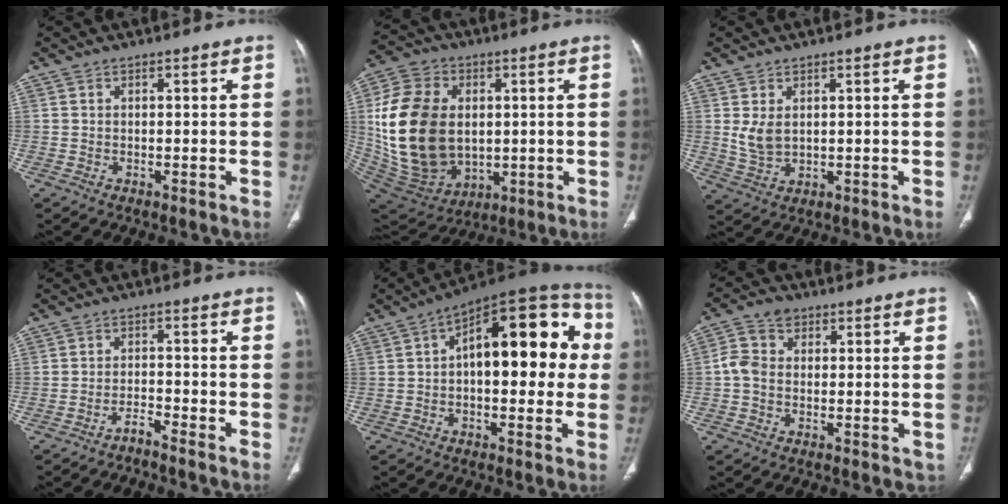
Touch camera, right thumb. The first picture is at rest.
{"total": 23.5, "force": [1.7, 16.8, 16.3], "torque": [-0.313, -0.009, 0.057]}
{"total": 4.4, "force": [1.2, 2.8, 3.1], "torque": [-0.060, -0.009, 0.035]}
{"total": 2.0, "force": [-1.9, -0.4, 0.6], "torque": [-0.017, 0.014, -0.037]}
{"total": 22.1, "force": [2.5, 10.7, 19.2], "torque": [-0.227, 0.039, 0.022]}
{"total": 6.7, "force": [0.6, 5.6, 3.6], "torque": [-0.057, 0.015, 0.008]}